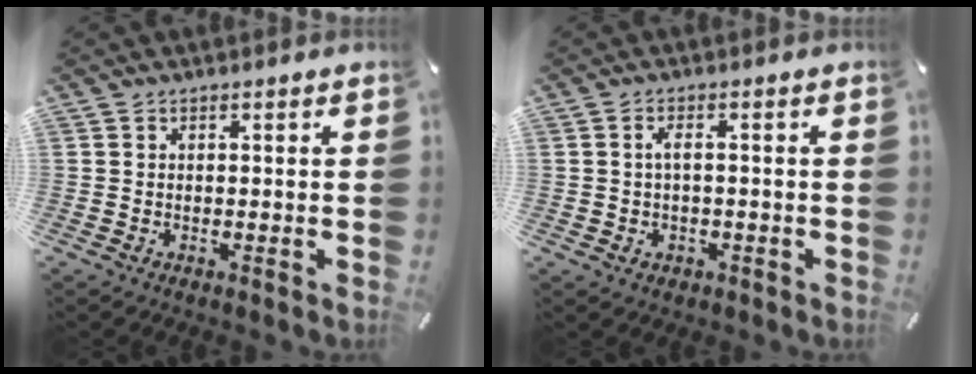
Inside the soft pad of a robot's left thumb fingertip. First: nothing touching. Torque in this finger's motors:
{"motor_torque": [-0.09, -0.12, 0.23, 0.00, 0.04]}